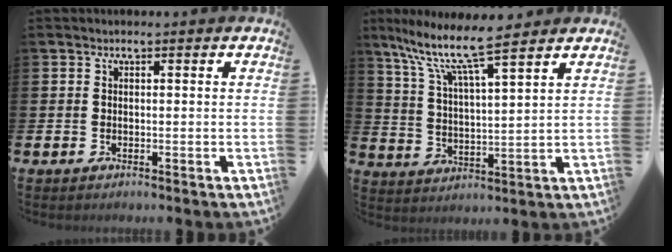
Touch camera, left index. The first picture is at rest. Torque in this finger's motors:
{"motor_torque": [0.75, -0.90, 1.03, 0.21]}